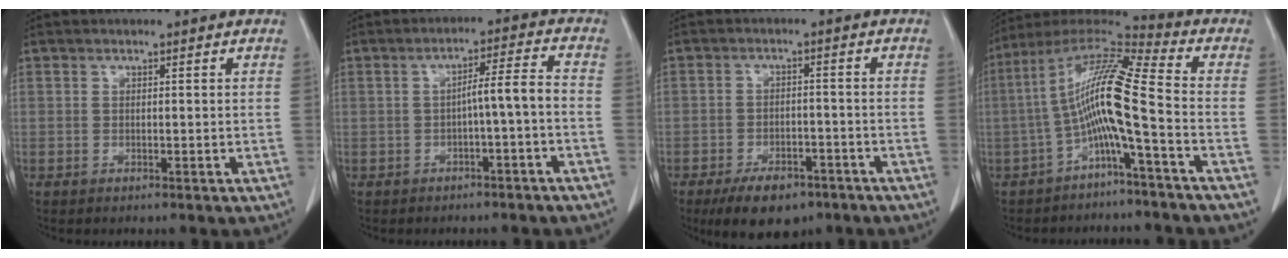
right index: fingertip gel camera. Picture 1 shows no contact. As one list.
[{"total": 4.8, "force": [-1.5, -0.1, 4.6], "torque": [-0.070, 0.018, -0.021]}, {"total": 8.4, "force": [-6.0, 3.9, 4.5], "torque": [-0.073, -0.003, -0.092]}, {"total": 11.9, "force": [-3.1, -0.2, 11.5], "torque": [-0.218, 0.028, -0.066]}]